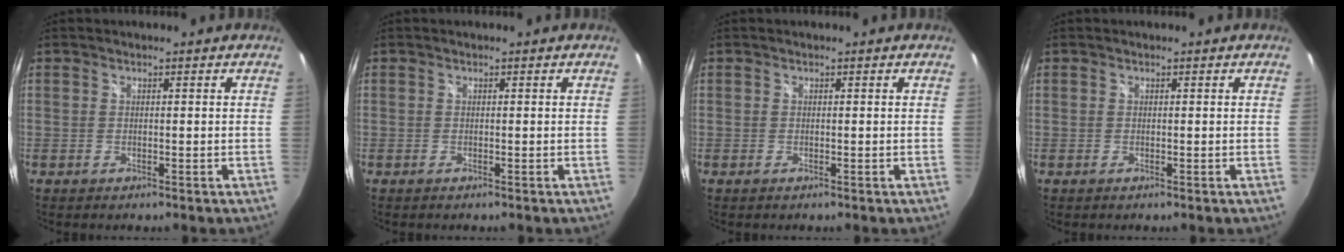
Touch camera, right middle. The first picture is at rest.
{"total": 0.0}
{"total": 0.0}
{"total": 0.0}